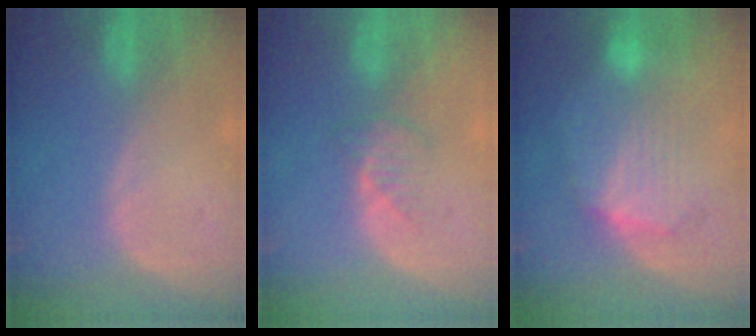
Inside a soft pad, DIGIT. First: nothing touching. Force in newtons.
{"total": 2.6, "press": 2.6, "slide": 0.4}
{"total": 8.2, "press": 8.2, "slide": 0.2}